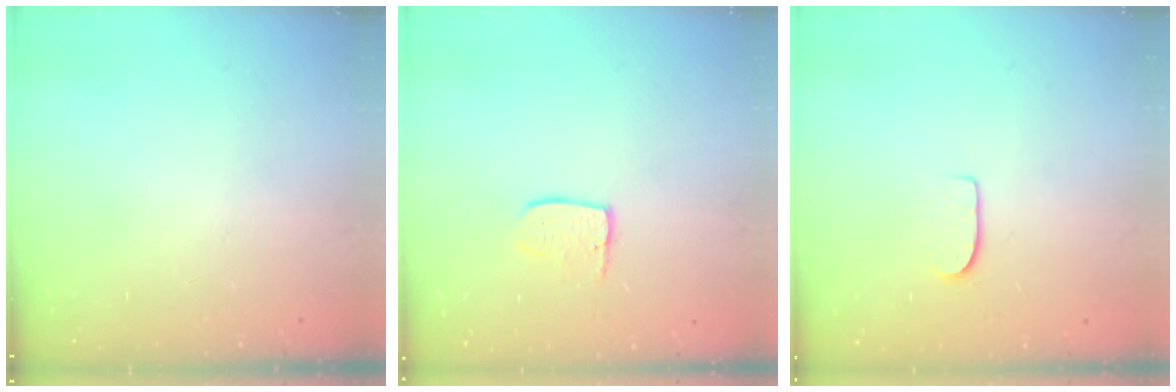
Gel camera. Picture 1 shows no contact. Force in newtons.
{"total": 5.9, "press": 5.9, "slide": 0.3}
{"total": 5.5, "press": 5.5, "slide": 0.5}